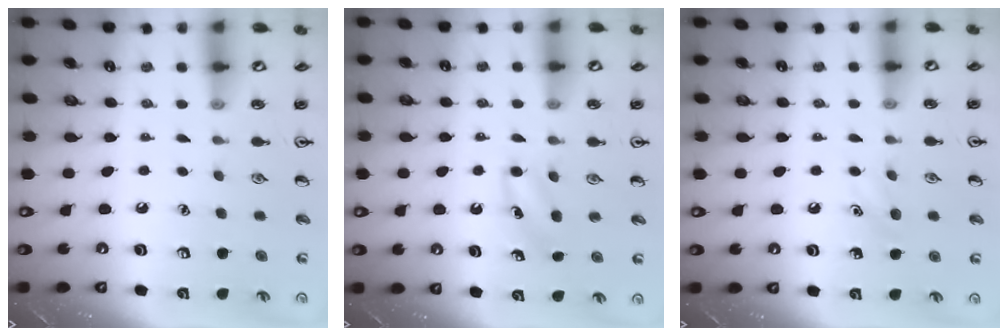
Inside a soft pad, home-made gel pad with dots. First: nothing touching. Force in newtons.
{"total": 3.9, "press": 3.6, "slide": 1.3}
{"total": 5.8, "press": 5.5, "slide": 1.9}